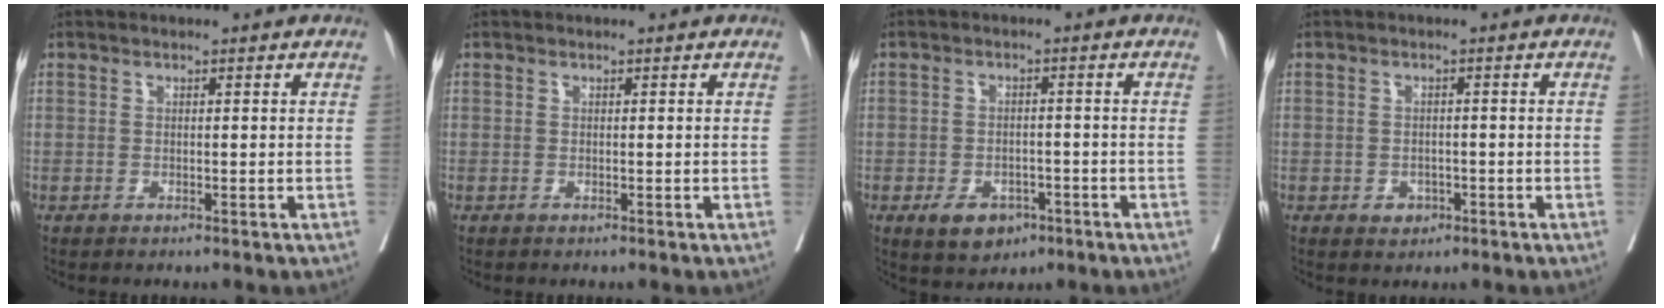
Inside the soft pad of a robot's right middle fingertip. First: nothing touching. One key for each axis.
{"total": 0.0}
{"total": 5.8, "fx": -3.1, "fy": 3.8, "fz": 3.0, "tx": -0.045, "ty": 0.002, "tz": -0.039}
{"total": 2.0, "fx": -0.9, "fy": 1.6, "fz": 0.8, "tx": -0.009, "ty": 0.004, "tz": -0.007}